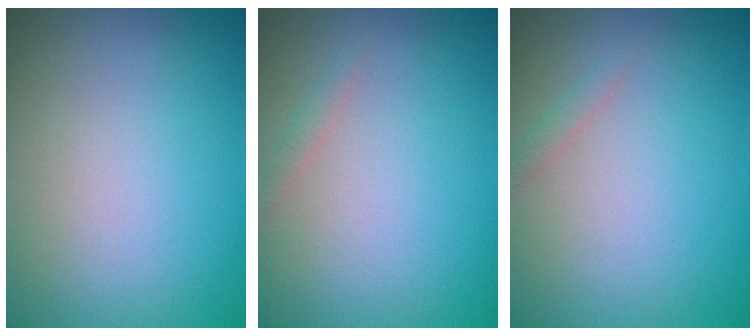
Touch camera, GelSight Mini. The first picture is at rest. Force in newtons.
{"total": 0.7, "press": 0.7, "slide": 0.0}
{"total": 0.7, "press": 0.7, "slide": 0.1}